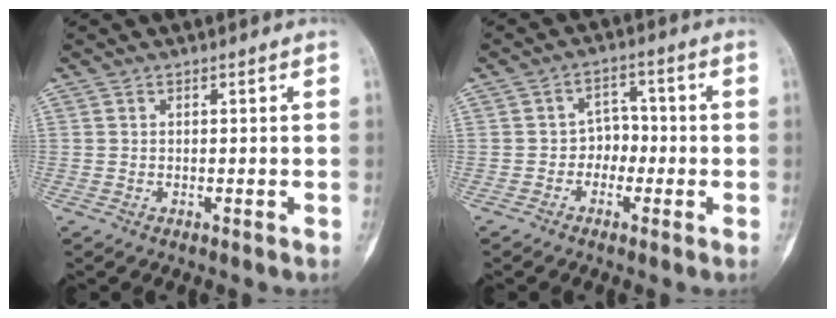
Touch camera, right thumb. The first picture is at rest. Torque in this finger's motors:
{"motor_torque": [0.00, -0.12, 0.26, -0.19, -0.09]}